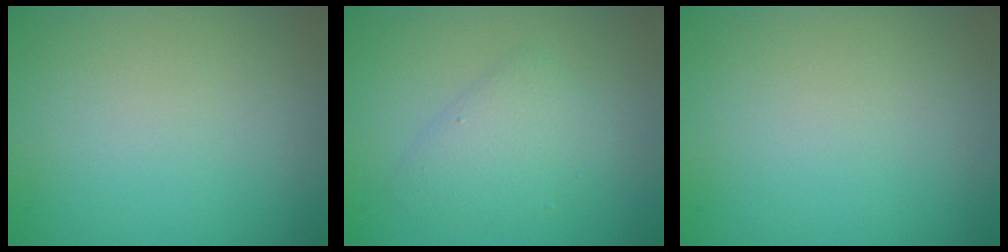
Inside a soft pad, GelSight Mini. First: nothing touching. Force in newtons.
{"total": 2.9, "press": 2.9, "slide": 0.2}
{"total": 0.0}